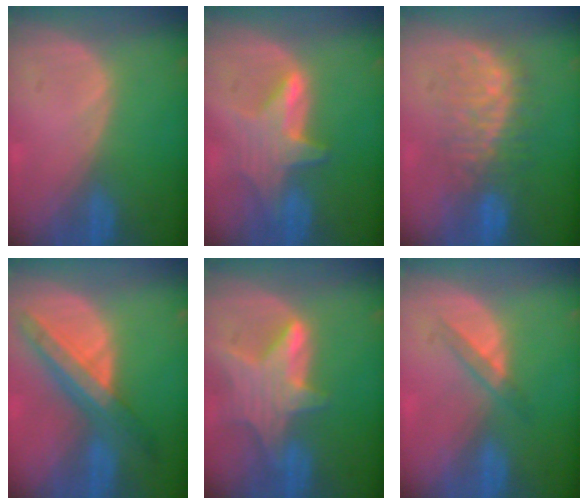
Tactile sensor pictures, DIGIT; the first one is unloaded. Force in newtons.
{"total": 6.8, "press": 6.3, "slide": 2.4}
{"total": 8.4, "press": 8.4, "slide": 0.3}
{"total": 8.5, "press": 7.5, "slide": 4.0}
{"total": 7.5, "press": 7.0, "slide": 2.9}
{"total": 2.6, "press": 2.4, "slide": 1.0}